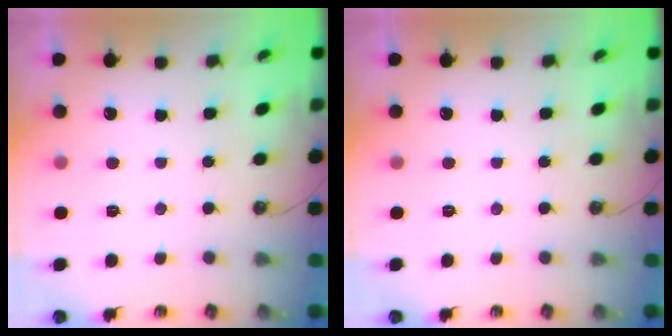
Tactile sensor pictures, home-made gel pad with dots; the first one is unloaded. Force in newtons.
{"total": 0.0}